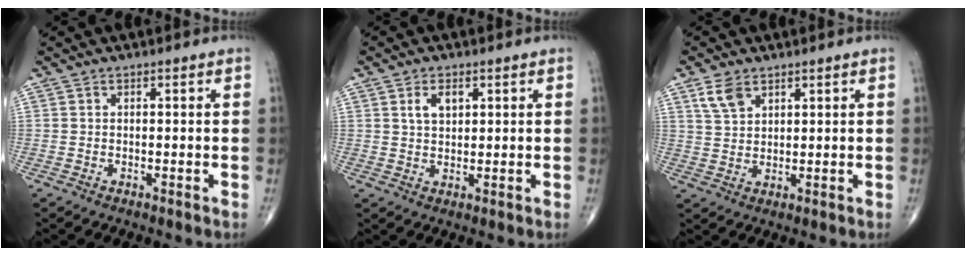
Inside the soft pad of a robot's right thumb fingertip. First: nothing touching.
{"total": 3.8, "force": [1.5, 2.2, 2.7], "torque": [-0.041, -0.004, 0.029]}
{"total": 4.7, "force": [2.8, 2.7, 2.6], "torque": [-0.043, -0.009, 0.061]}